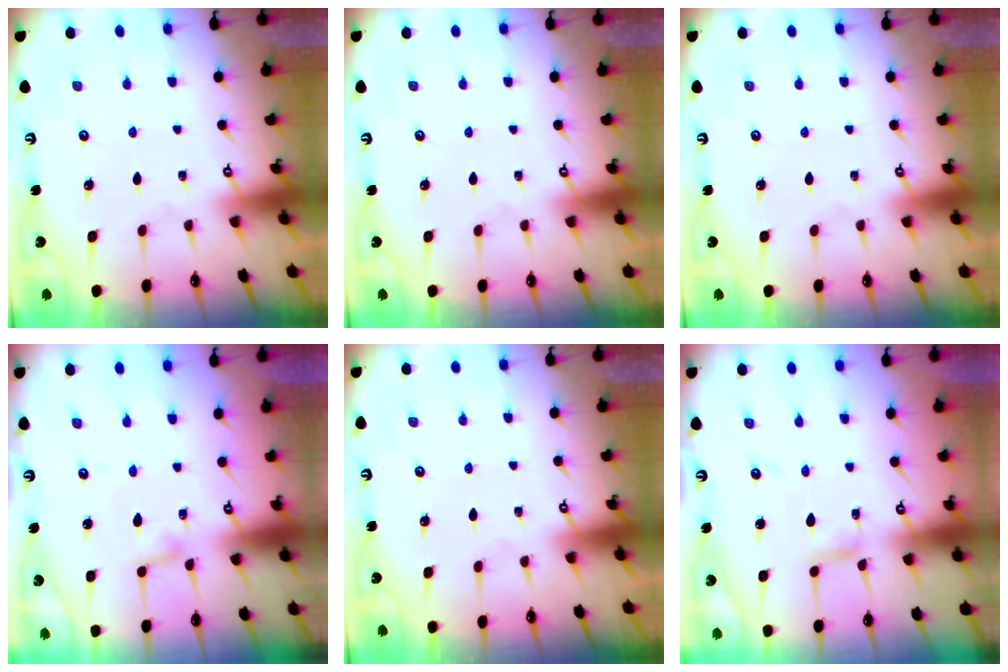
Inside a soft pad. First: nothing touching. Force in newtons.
{"total": 0.0}
{"total": 0.0}
{"total": 2.6, "press": 2.6, "slide": 0.2}
{"total": 0.0}
{"total": 4.0, "press": 4.0, "slide": 0.3}